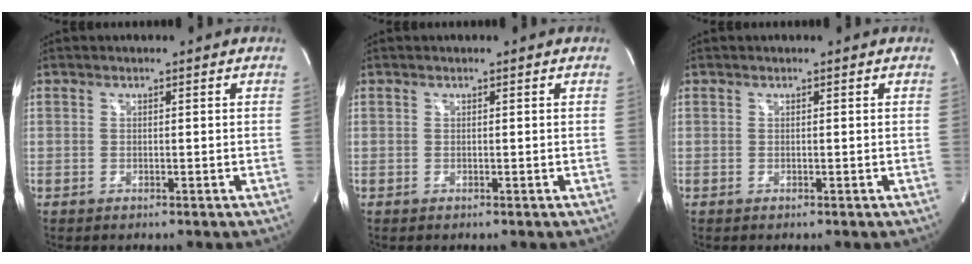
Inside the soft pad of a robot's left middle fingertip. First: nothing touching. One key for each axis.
{"total": 0.0}
{"total": 0.0}